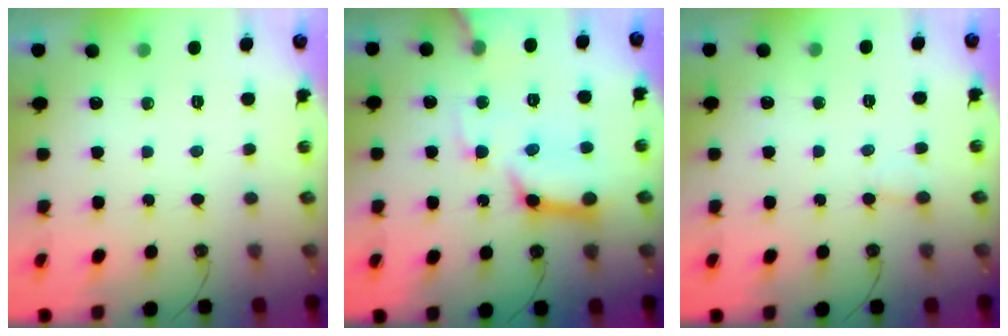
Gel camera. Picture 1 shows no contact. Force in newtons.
{"total": 17.0, "press": 16.9, "slide": 2.4}
{"total": 2.8, "press": 2.8, "slide": 0.2}